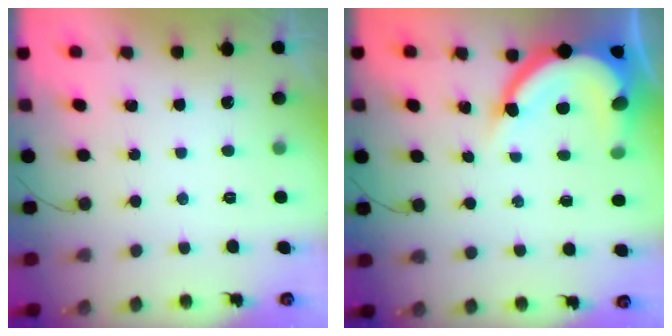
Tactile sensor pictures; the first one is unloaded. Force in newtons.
{"total": 12.7, "press": 12.7, "slide": 0.9}